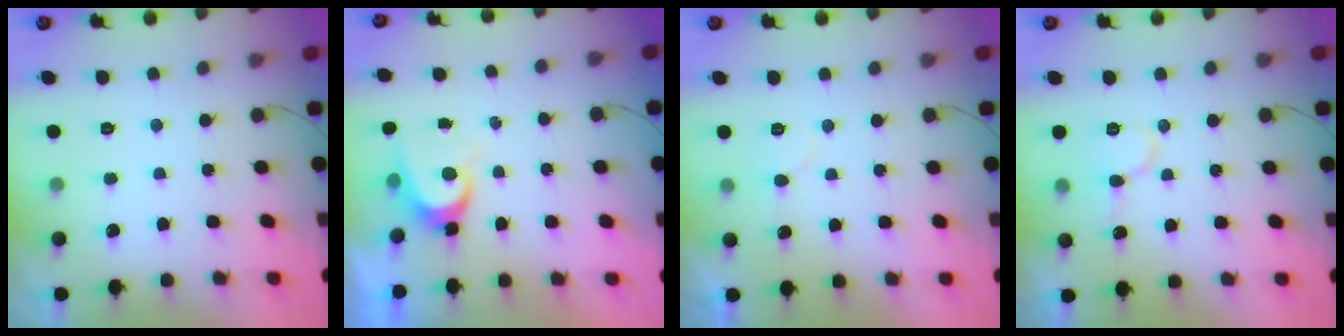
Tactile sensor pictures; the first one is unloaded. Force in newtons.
{"total": 5.0, "press": 5.0, "slide": 0.5}
{"total": 4.4, "press": 4.4, "slide": 0.4}
{"total": 8.4, "press": 8.4, "slide": 0.9}